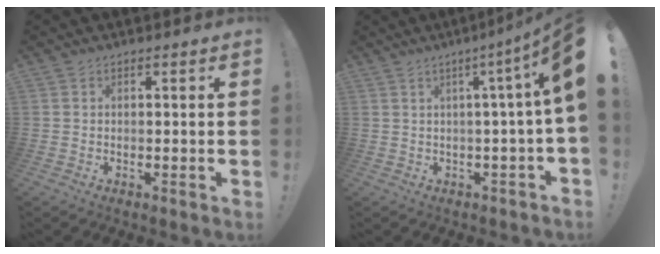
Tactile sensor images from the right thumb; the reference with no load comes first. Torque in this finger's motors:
{"motor_torque": [1.25, 3.65, 2.77, 0.00, 0.22]}